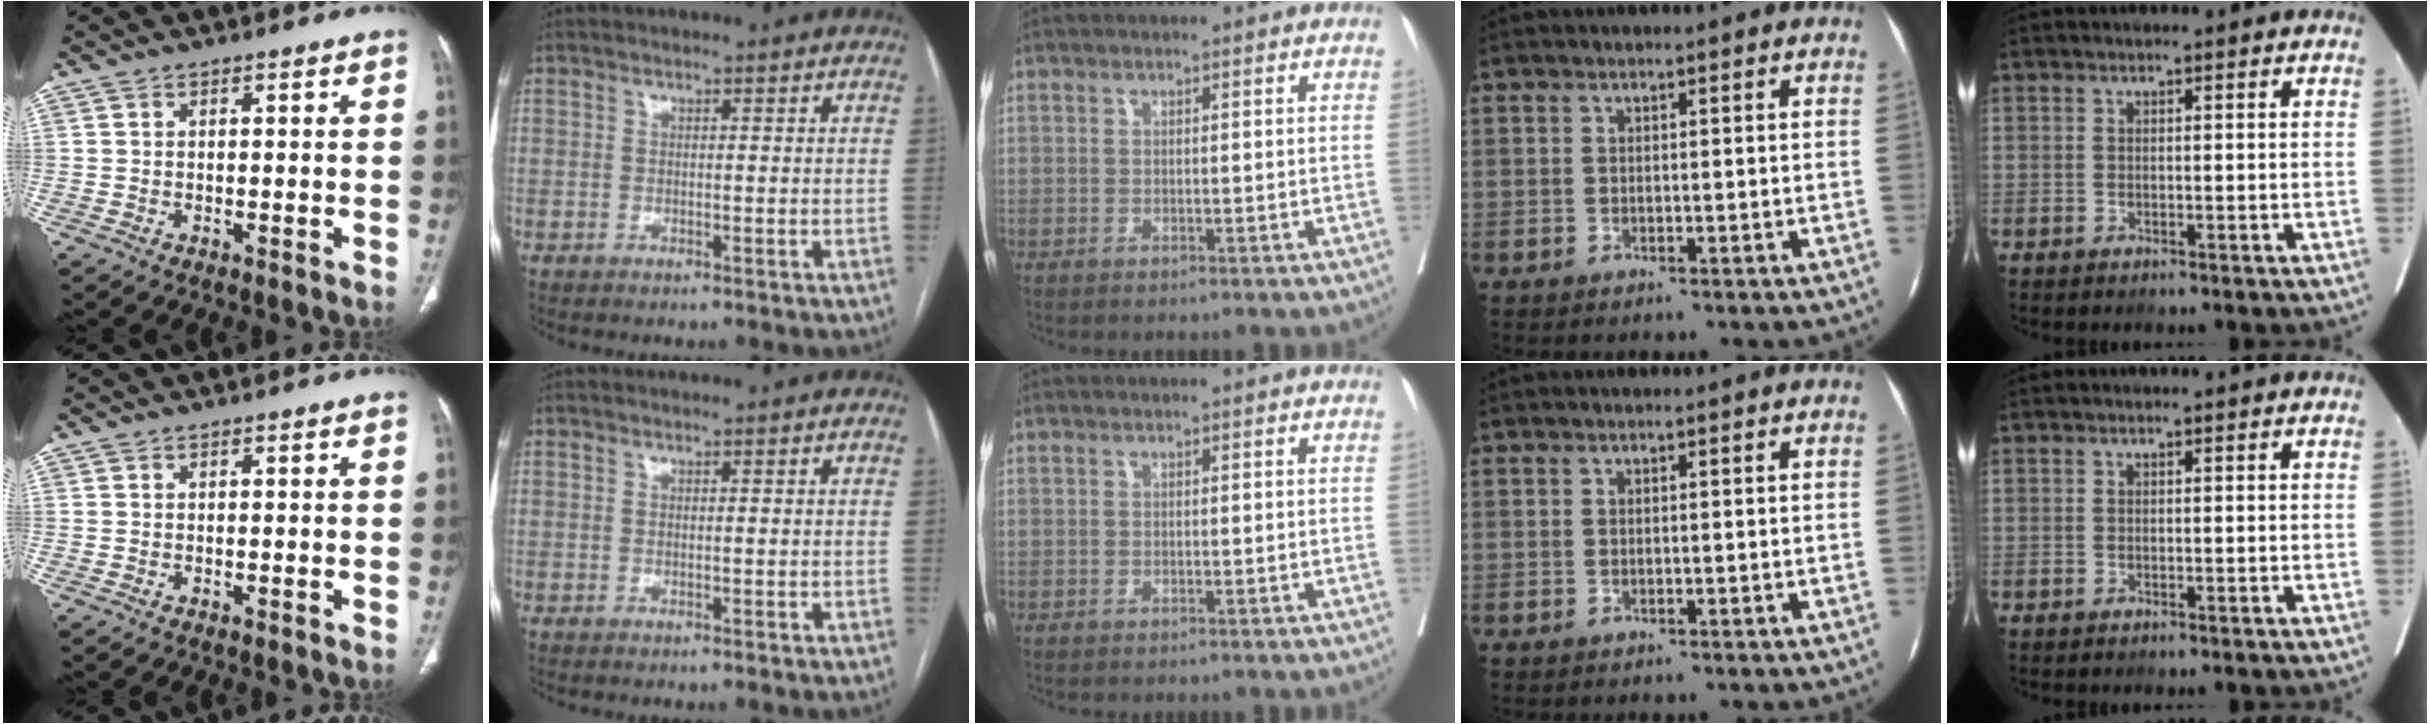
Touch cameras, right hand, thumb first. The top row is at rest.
{}